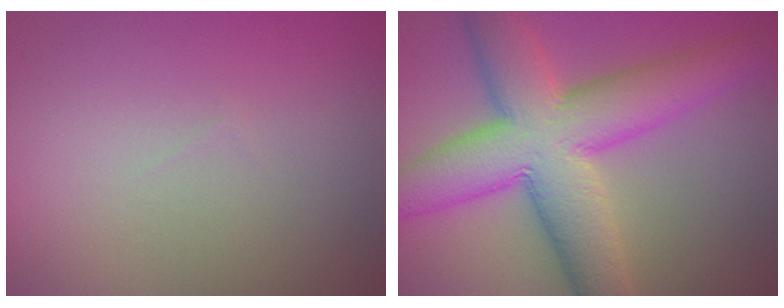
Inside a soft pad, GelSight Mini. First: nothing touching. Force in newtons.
{"total": 11.0, "press": 11.0, "slide": 0.2}